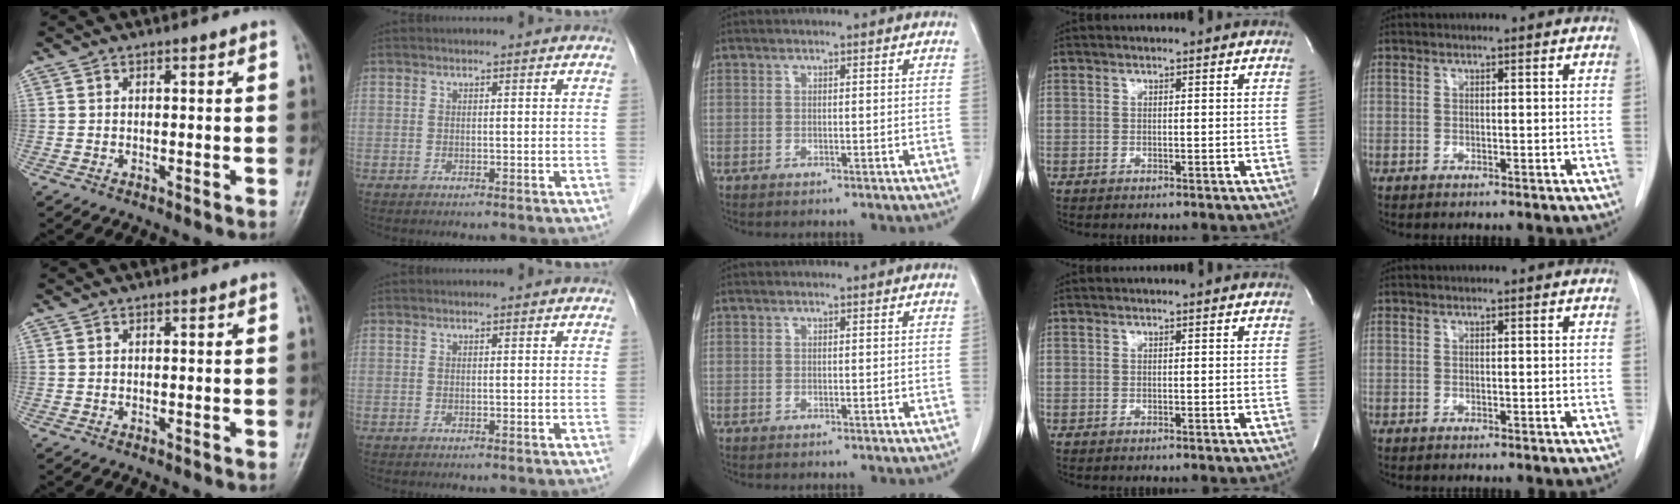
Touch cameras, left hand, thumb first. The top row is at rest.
{}